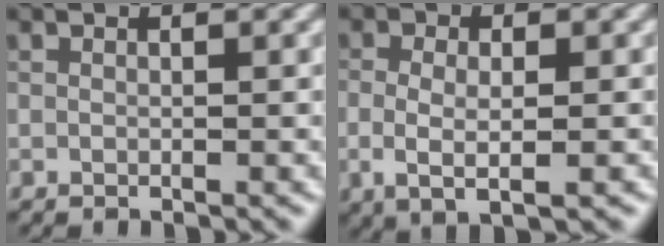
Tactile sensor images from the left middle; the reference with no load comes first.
{"total": 2.7, "force": [-0.9, 0.9, 2.4], "torque": [-0.050, -0.004, -0.012]}